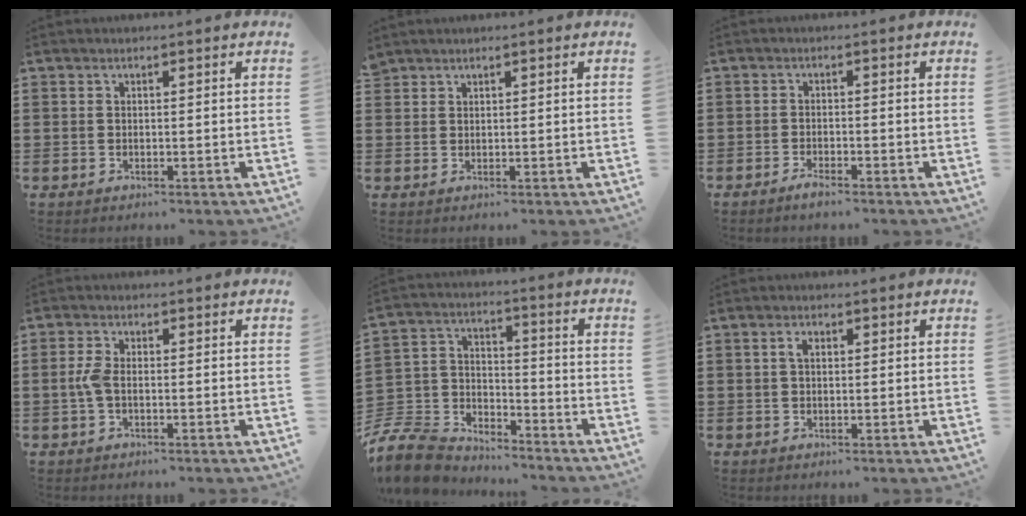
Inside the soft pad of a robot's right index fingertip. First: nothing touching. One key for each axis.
{"total": 1.2, "fx": 1.1, "fy": 0.4, "fz": -0.1, "tx": 0.000, "ty": 0.002, "tz": 0.023}
{"total": 1.8, "fx": -1.6, "fy": 0.2, "fz": 0.8, "tx": -0.017, "ty": -0.002, "tz": -0.029}
{"total": 3.2, "fx": -0.6, "fy": 1.3, "fz": 2.8, "tx": -0.075, "ty": -0.005, "tz": -0.018}
{"total": 9.4, "fx": -8.7, "fy": 2.8, "fz": 1.9, "tx": -0.071, "ty": 0.010, "tz": -0.181}
{"total": 1.7, "fx": 0.4, "fy": 0.9, "fz": 1.4, "tx": -0.029, "ty": 0.007, "tz": 0.005}